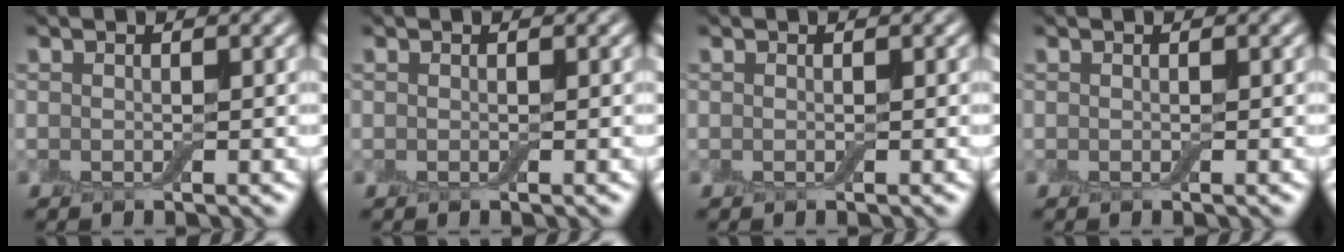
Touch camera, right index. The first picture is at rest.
{"total": 0.0}
{"total": 0.0}
{"total": 0.0}